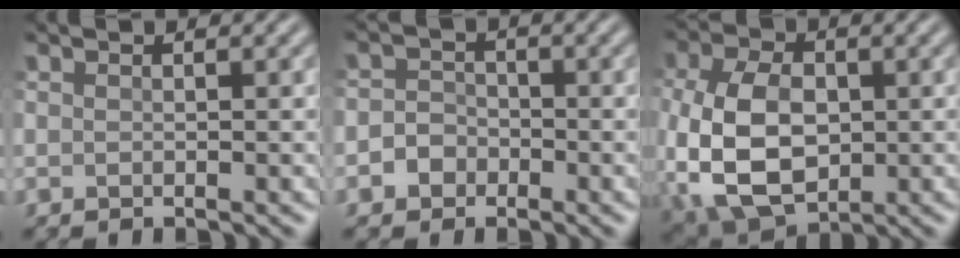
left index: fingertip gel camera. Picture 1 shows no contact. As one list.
[{"total": 1.9, "force": [-0.7, 1.7, 0.3], "torque": [0.013, 0.008, -0.022]}, {"total": 9.8, "force": [-0.6, 6.7, 7.1], "torque": [-0.171, -0.010, -0.006]}]